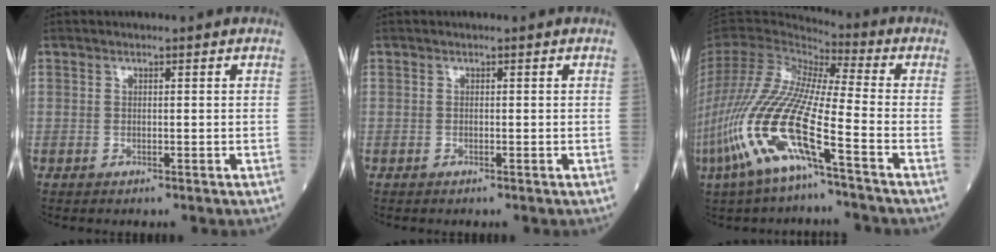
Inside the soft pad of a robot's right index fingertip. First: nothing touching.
{"total": 0.0}
{"total": 17.1, "force": [-7.5, 1.8, 15.2], "torque": [-0.336, -0.029, -0.150]}